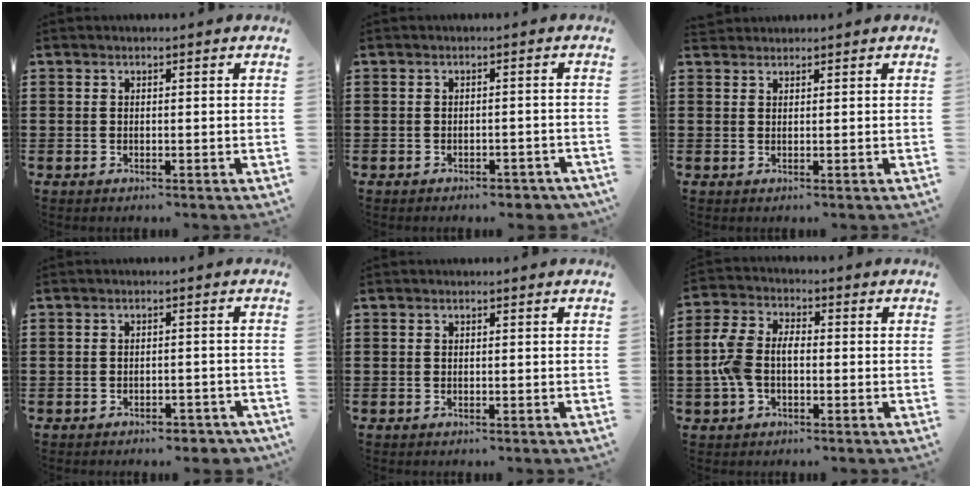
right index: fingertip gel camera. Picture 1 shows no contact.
{"total": 1.8, "force": [-1.6, 0.4, 0.6], "torque": [-0.016, -0.002, -0.032]}
{"total": 1.2, "force": [1.1, 0.4, -0.2], "torque": [0.002, 0.002, 0.022]}
{"total": 2.1, "force": [-2.0, 0.3, 0.5], "torque": [-0.015, -0.002, -0.040]}
{"total": 0.0}
{"total": 6.2, "force": [-0.6, 3.9, 4.8], "torque": [-0.125, -0.002, -0.020]}